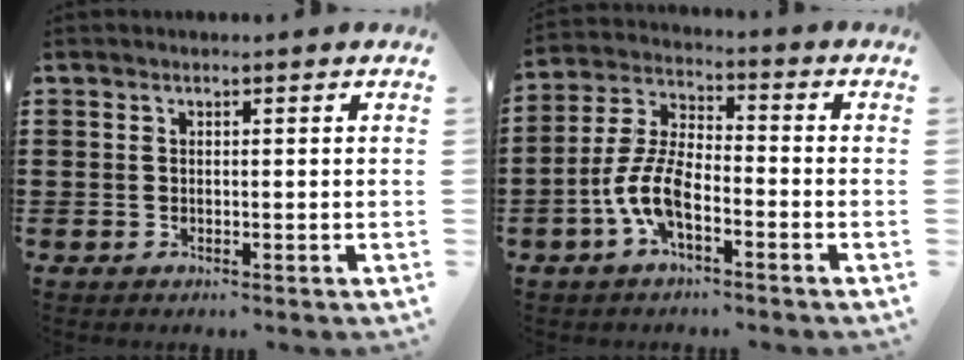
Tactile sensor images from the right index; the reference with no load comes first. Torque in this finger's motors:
{"motor_torque": [0.88, 1.26, 0.26, 0.21]}